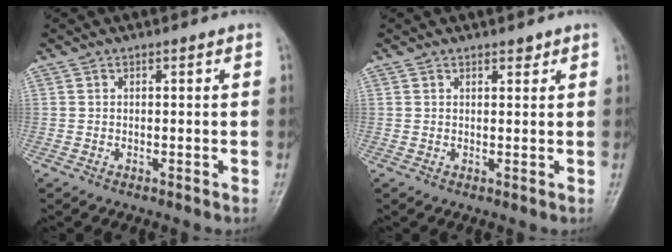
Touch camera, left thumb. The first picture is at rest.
{"total": 1.2, "force": [1.0, 0.4, 0.5], "torque": [-0.004, -0.008, 0.014]}